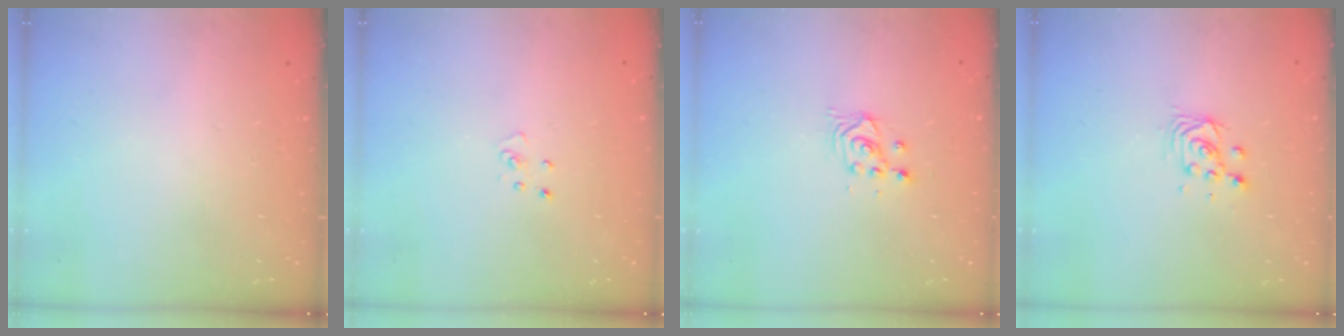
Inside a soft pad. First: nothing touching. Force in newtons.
{"total": 2.5, "press": 2.5, "slide": 0.3}
{"total": 2.5, "press": 2.5, "slide": 0.2}
{"total": 3.5, "press": 3.5, "slide": 0.2}